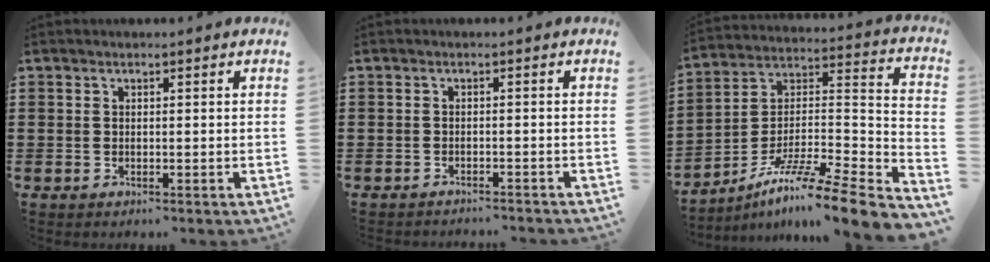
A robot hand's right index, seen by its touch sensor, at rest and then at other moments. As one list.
[{"total": 1.3, "force": [-1.3, 0.0, 0.0], "torque": [-0.005, 0.003, -0.028]}, {"total": 10.6, "force": [-8.0, 0.9, 7.0], "torque": [-0.114, 0.002, -0.152]}]